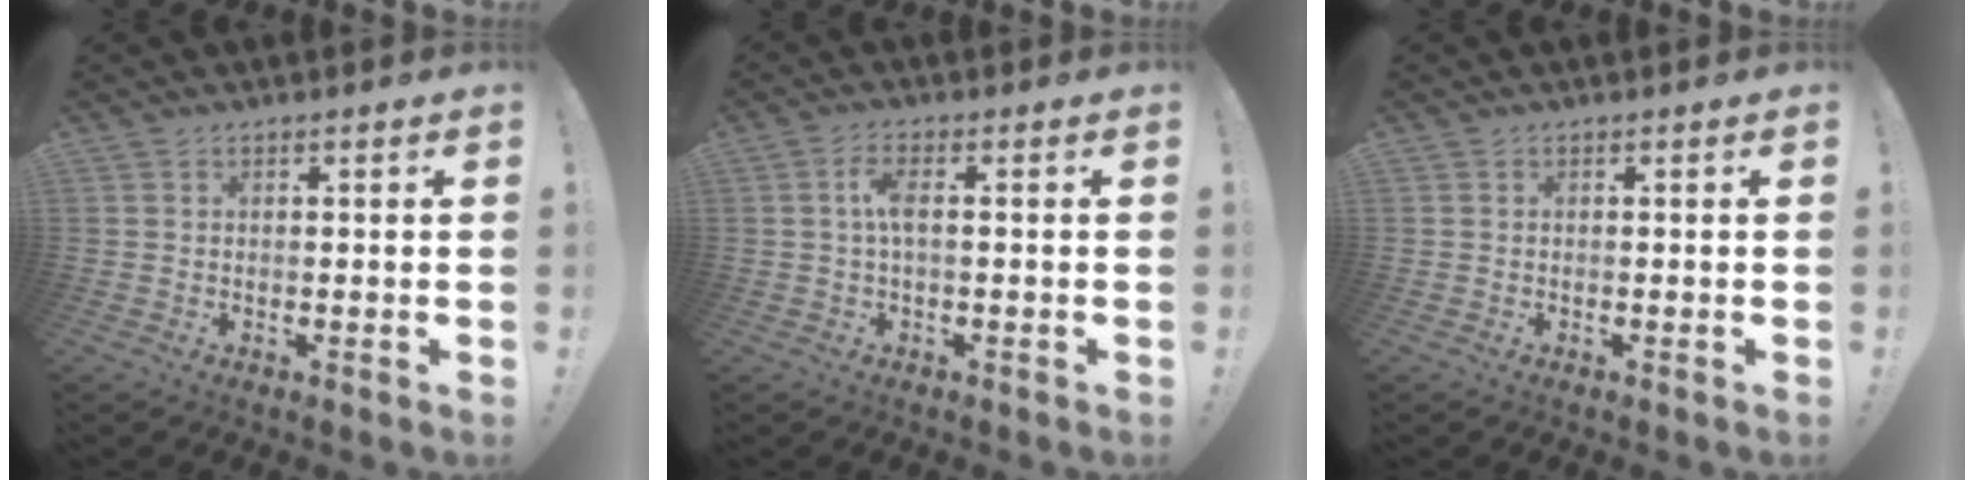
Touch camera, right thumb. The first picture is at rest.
{"total": 4.7, "force": [0.1, 1.4, 4.5], "torque": [-0.093, 0.006, -0.001]}
{"total": 0.0}